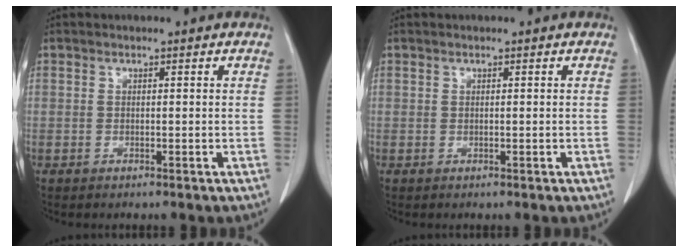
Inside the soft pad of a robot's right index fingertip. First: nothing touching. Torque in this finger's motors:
{"motor_torque": [0.00, 0.00, 0.02, 0.00]}